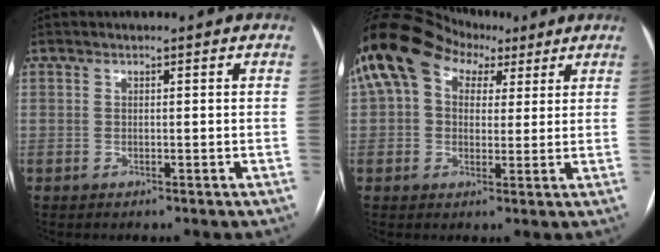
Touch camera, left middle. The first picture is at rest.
{"total": 14.3, "force": [6.7, 9.7, 8.1], "torque": [-0.175, 0.070, 0.115]}